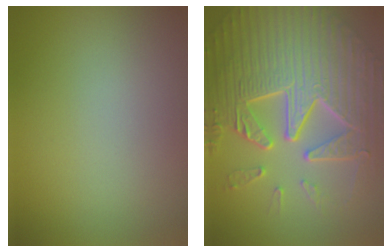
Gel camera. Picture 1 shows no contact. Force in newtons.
{"total": 11.0, "press": 7.6, "slide": 7.9}